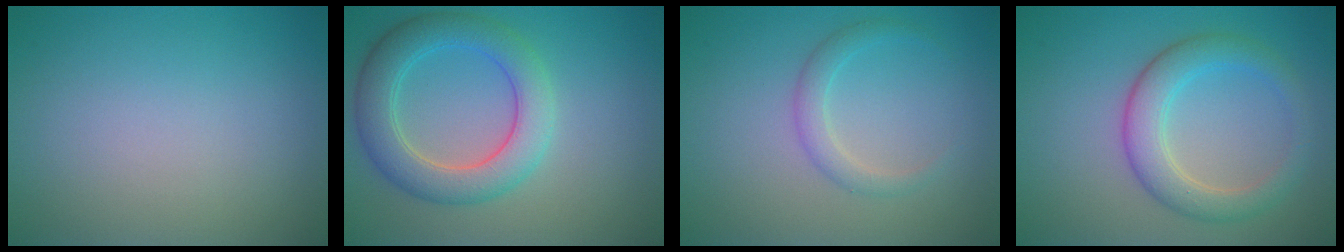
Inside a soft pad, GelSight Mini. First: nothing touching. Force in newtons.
{"total": 5.5, "press": 5.5, "slide": 0.2}
{"total": 1.8, "press": 1.8, "slide": 0.1}
{"total": 4.2, "press": 4.2, "slide": 0.1}